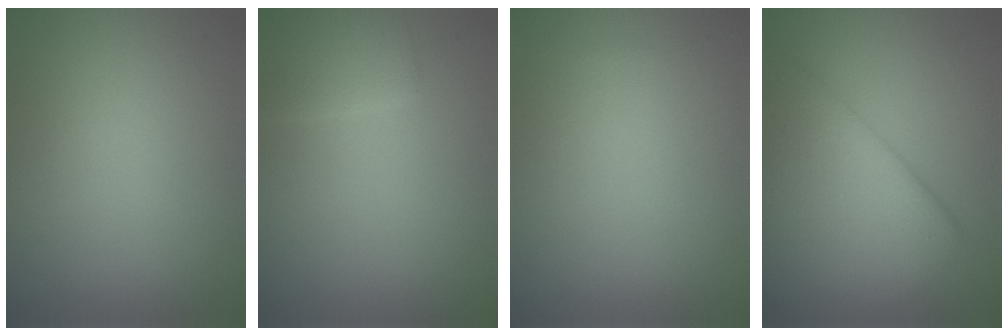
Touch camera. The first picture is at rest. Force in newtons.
{"total": 2.1, "press": 2.1, "slide": 0.1}
{"total": 0.0}
{"total": 9.2, "press": 9.2, "slide": 0.4}